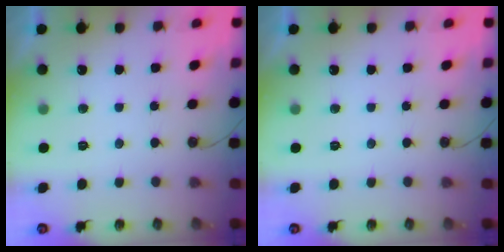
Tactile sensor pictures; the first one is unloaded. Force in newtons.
{"total": 0.0}